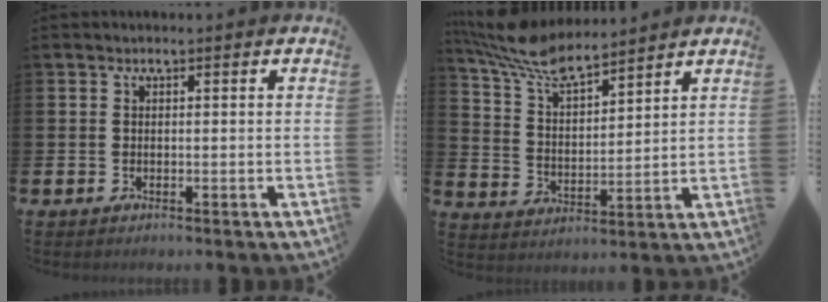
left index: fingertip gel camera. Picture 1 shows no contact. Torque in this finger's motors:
{"motor_torque": [1.01, -1.13, 0.20, 0.21]}